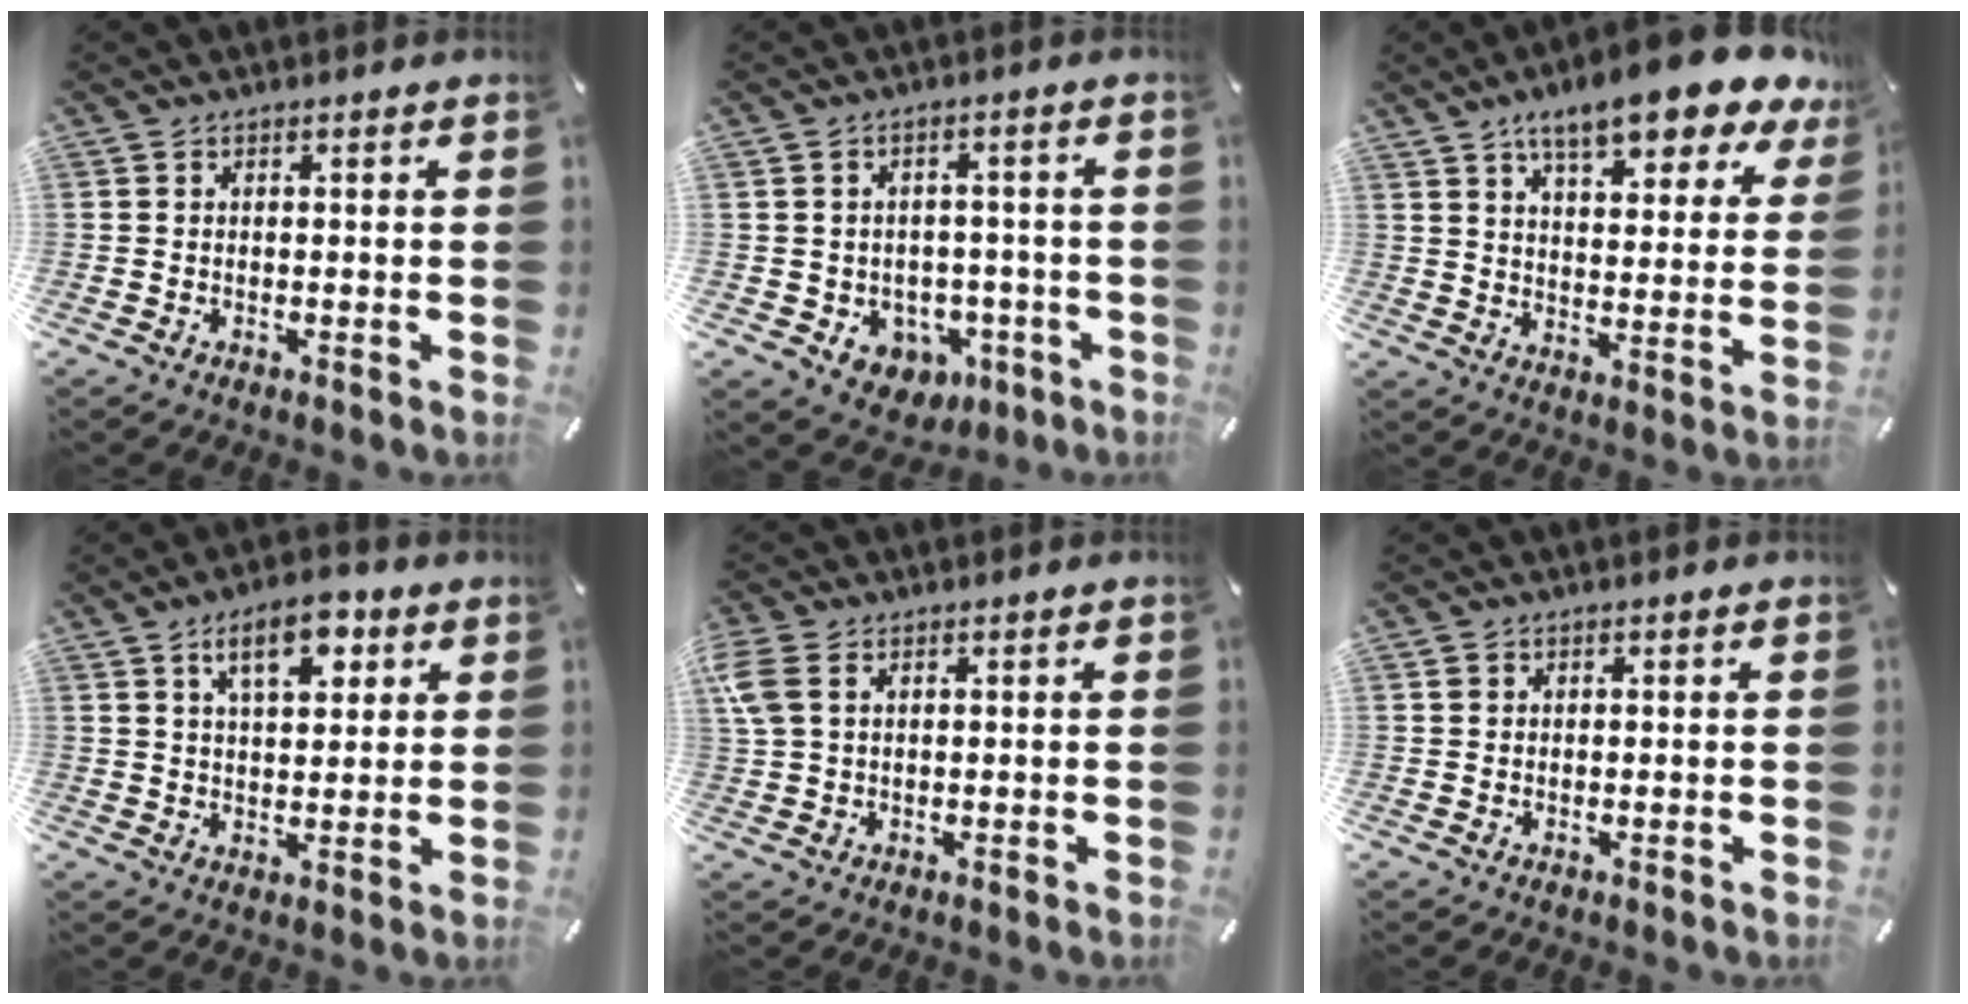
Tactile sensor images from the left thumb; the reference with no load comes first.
{"total": 6.0, "force": [-0.4, 5.8, 1.5], "torque": [-0.024, -0.002, 0.001]}
{"total": 13.2, "force": [10.0, 4.5, 7.4], "torque": [-0.111, -0.062, 0.168]}
{"total": 10.5, "force": [5.2, 5.2, 7.5], "torque": [-0.109, -0.007, 0.086]}
{"total": 5.2, "force": [2.0, 3.4, 3.4], "torque": [-0.084, 0.001, 0.037]}
{"total": 1.0, "force": [0.4, 0.9, 0.2], "torque": [0.004, 0.001, 0.005]}